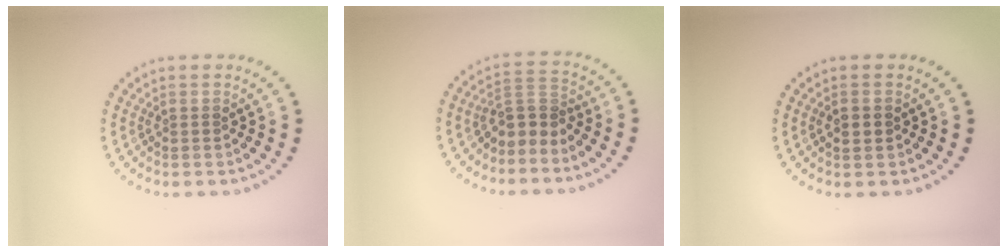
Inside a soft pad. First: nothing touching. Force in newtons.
{"total": 2.7, "press": 2.0, "slide": 1.9}
{"total": 2.0, "press": 2.0, "slide": 0.2}